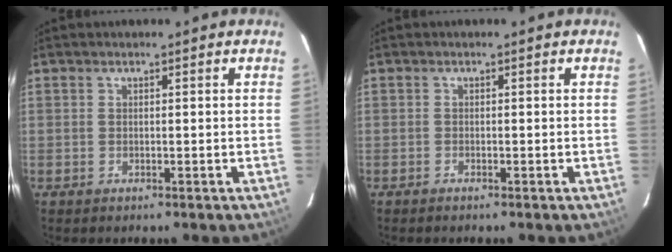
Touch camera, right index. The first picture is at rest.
{"total": 0.5, "force": [-0.5, 0.1, 0.1], "torque": [-0.003, -0.001, -0.010]}